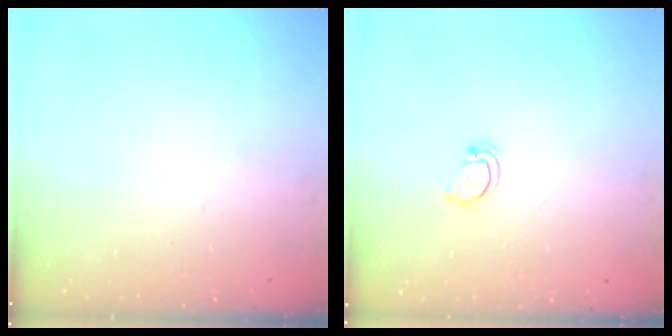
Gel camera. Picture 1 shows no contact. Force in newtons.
{"total": 2.2, "press": 2.2, "slide": 0.2}